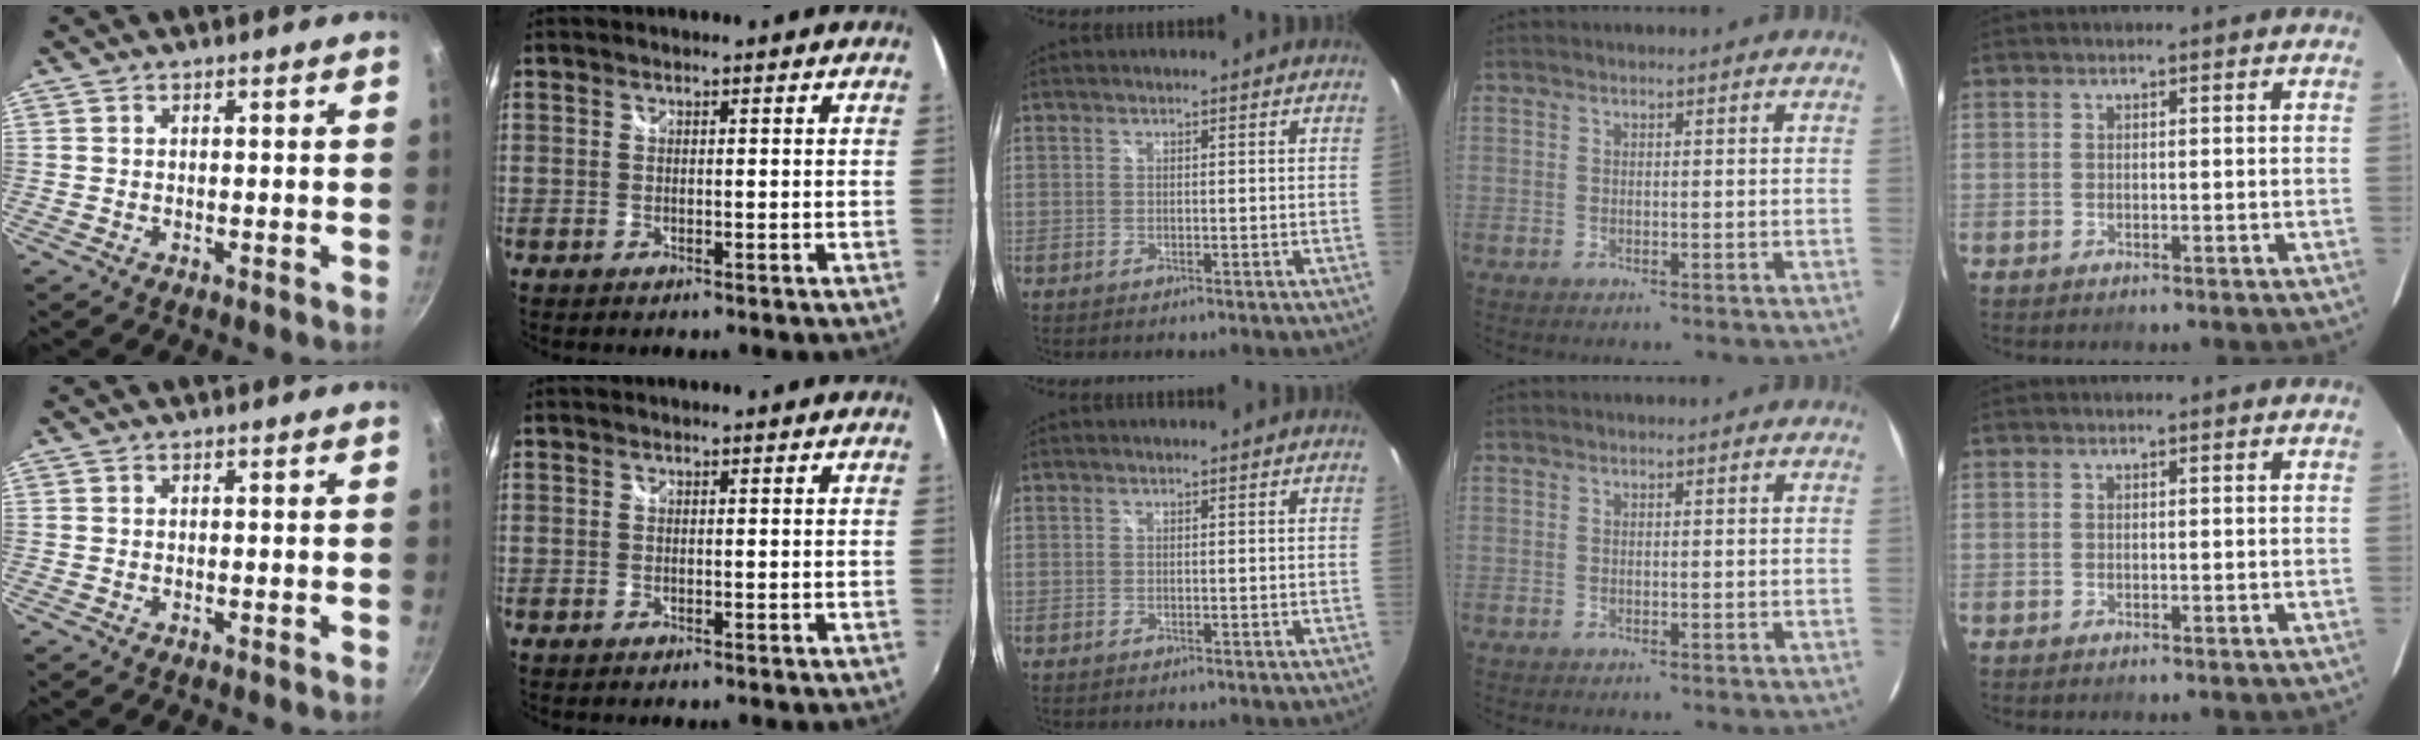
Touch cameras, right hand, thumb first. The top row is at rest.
{}